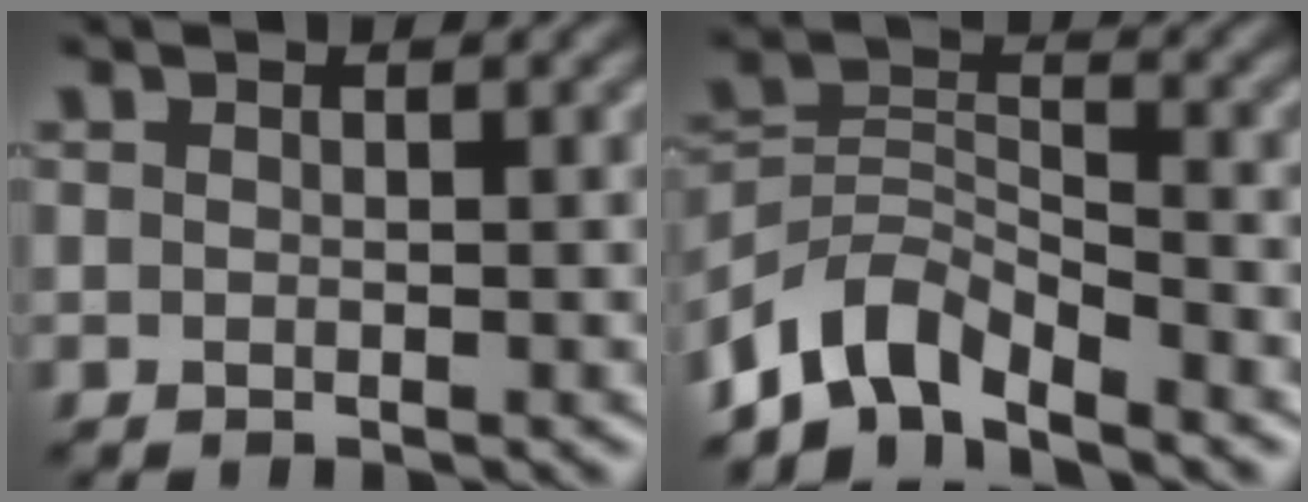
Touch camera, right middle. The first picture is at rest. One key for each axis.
{"total": 5.3, "fx": -4.4, "fy": 2.1, "fz": 2.2, "tx": -0.031, "ty": 0.000, "tz": -0.096}